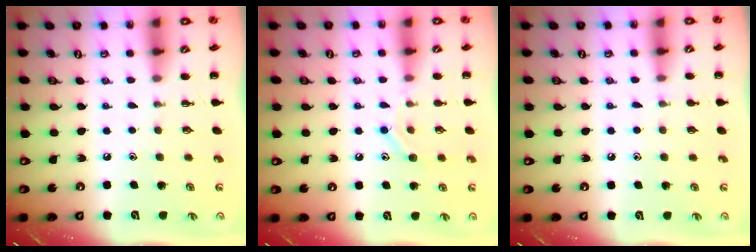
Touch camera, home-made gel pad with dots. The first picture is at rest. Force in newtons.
{"total": 9.3, "press": 9.2, "slide": 1.4}
{"total": 2.6, "press": 2.4, "slide": 1.0}